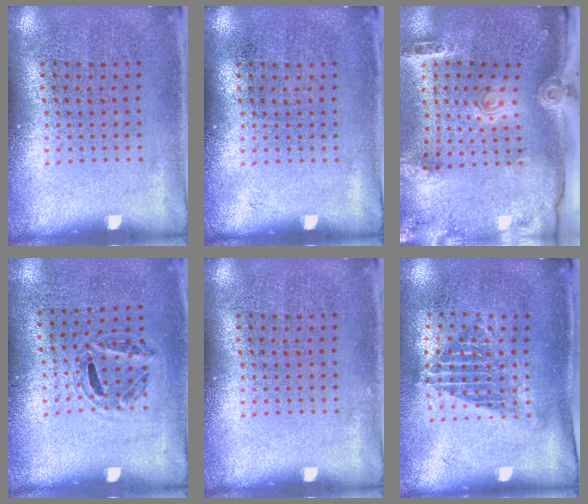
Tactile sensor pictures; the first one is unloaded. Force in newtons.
{"total": 0.0}
{"total": 2.9, "press": 2.0, "slide": 2.0}
{"total": 1.1, "press": 0.7, "slide": 0.9}
{"total": 0.0}
{"total": 1.3, "press": 1.0, "slide": 0.9}